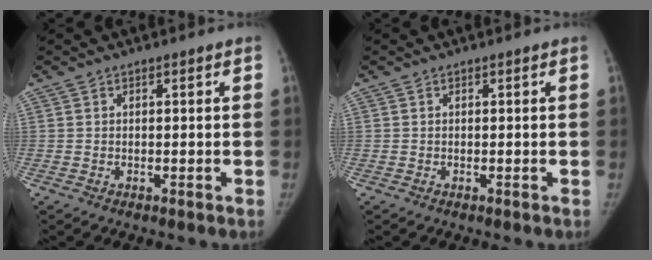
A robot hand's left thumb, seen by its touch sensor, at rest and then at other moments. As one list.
[{"total": 0.0}]